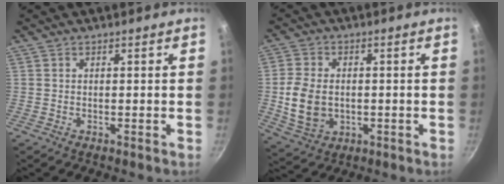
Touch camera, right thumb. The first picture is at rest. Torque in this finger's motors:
{"motor_torque": [-0.35, 0.73, 0.59, 0.64, 0.08]}